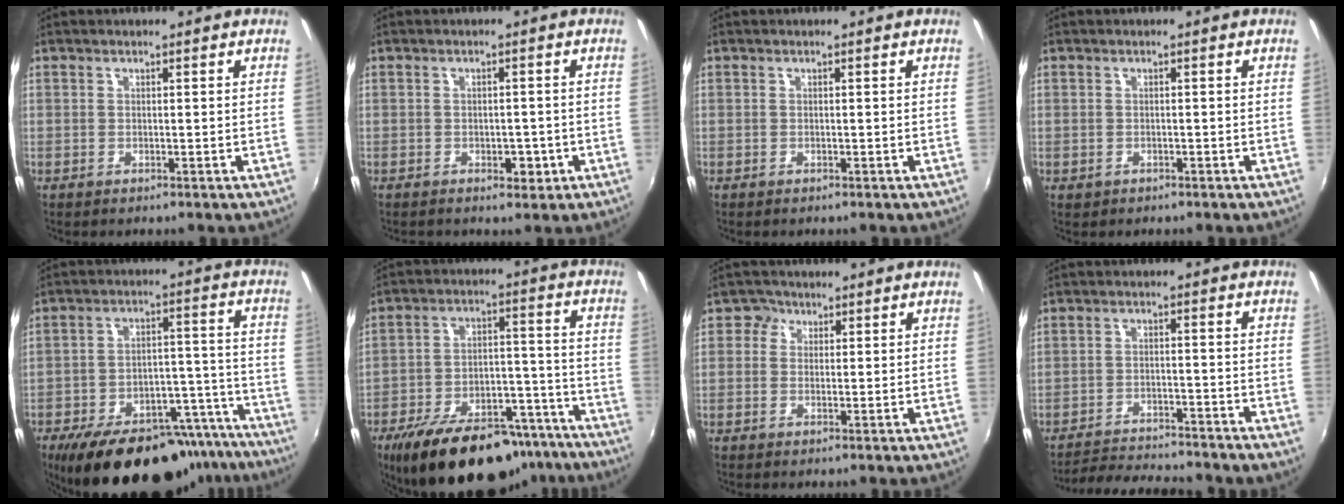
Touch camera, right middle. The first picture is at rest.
{"total": 2.8, "force": [-1.3, 2.1, 1.3], "torque": [-0.023, 0.001, -0.011]}
{"total": 0.0}
{"total": 1.1, "force": [-0.6, 0.8, 0.3], "torque": [-0.010, -0.004, -0.008]}
{"total": 26.9, "force": [-21.8, 10.2, 12.1], "torque": [-0.200, 0.026, -0.280]}
{"total": 26.0, "force": [-19.8, 10.9, 12.7], "torque": [-0.228, 0.012, -0.268]}
{"total": 2.6, "force": [0.5, 2.5, 0.1], "torque": [0.007, 0.002, -0.001]}
{"total": 11.6, "force": [-10.7, 1.1, 4.3], "torque": [-0.101, -0.005, -0.163]}